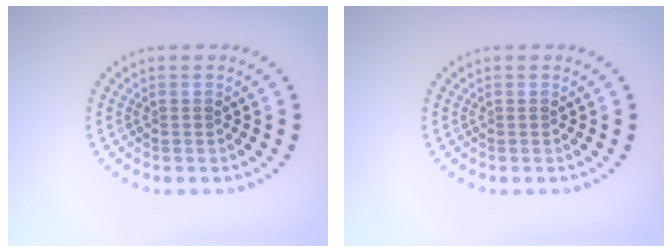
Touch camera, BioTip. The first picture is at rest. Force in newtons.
{"total": 0.0}